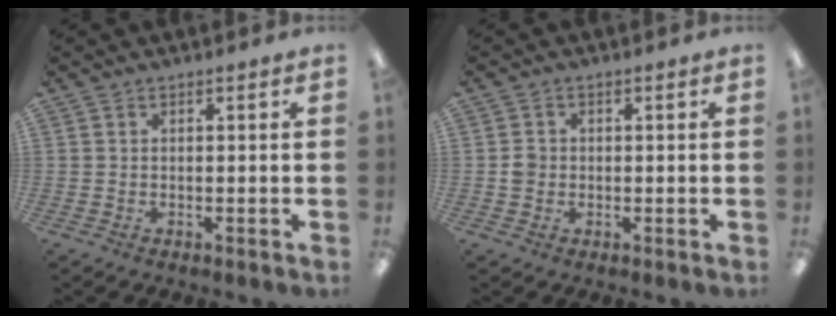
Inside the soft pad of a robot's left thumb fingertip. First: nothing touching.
{"total": 2.1, "force": [-0.1, 2.0, 0.8], "torque": [-0.016, 0.004, -0.004]}